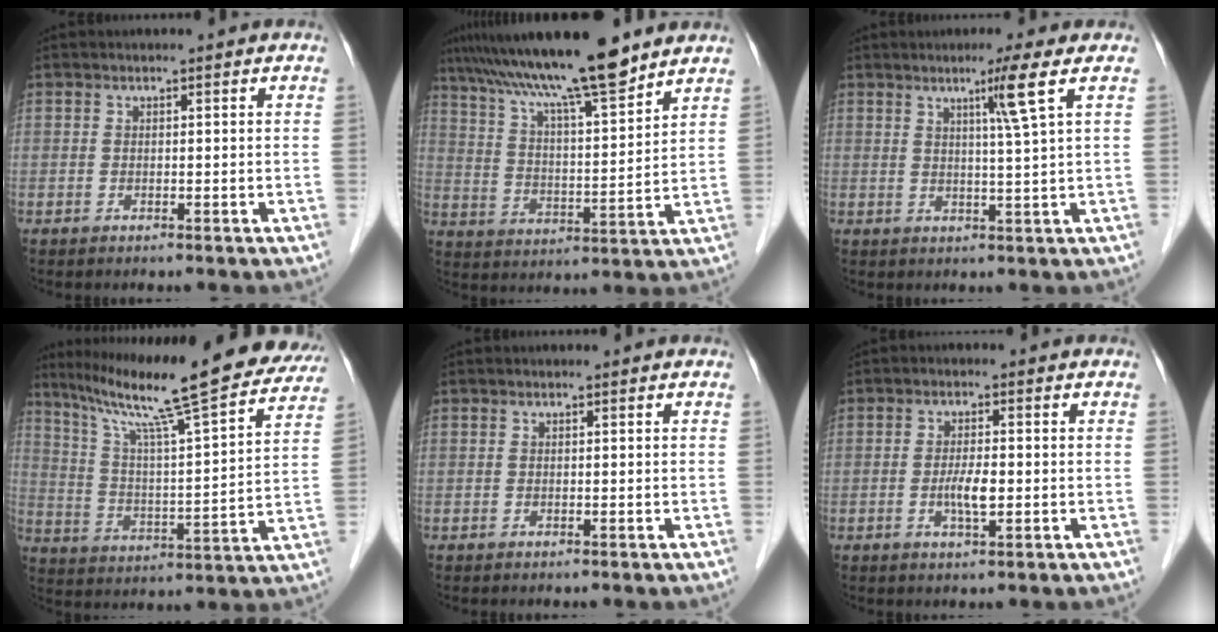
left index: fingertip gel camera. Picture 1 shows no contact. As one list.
[{"total": 16.1, "force": [13.2, 0.8, 9.2], "torque": [-0.158, 0.017, 0.223]}, {"total": 4.7, "force": [2.2, -1.7, 3.8], "torque": [-0.068, -0.012, 0.043]}, {"total": 27.3, "force": [22.7, 2.1, 15.0], "torque": [-0.247, -0.017, 0.317]}, {"total": 0.0}, {"total": 3.4, "force": [-0.7, 0.8, 3.3], "torque": [-0.066, -0.002, -0.011]}]